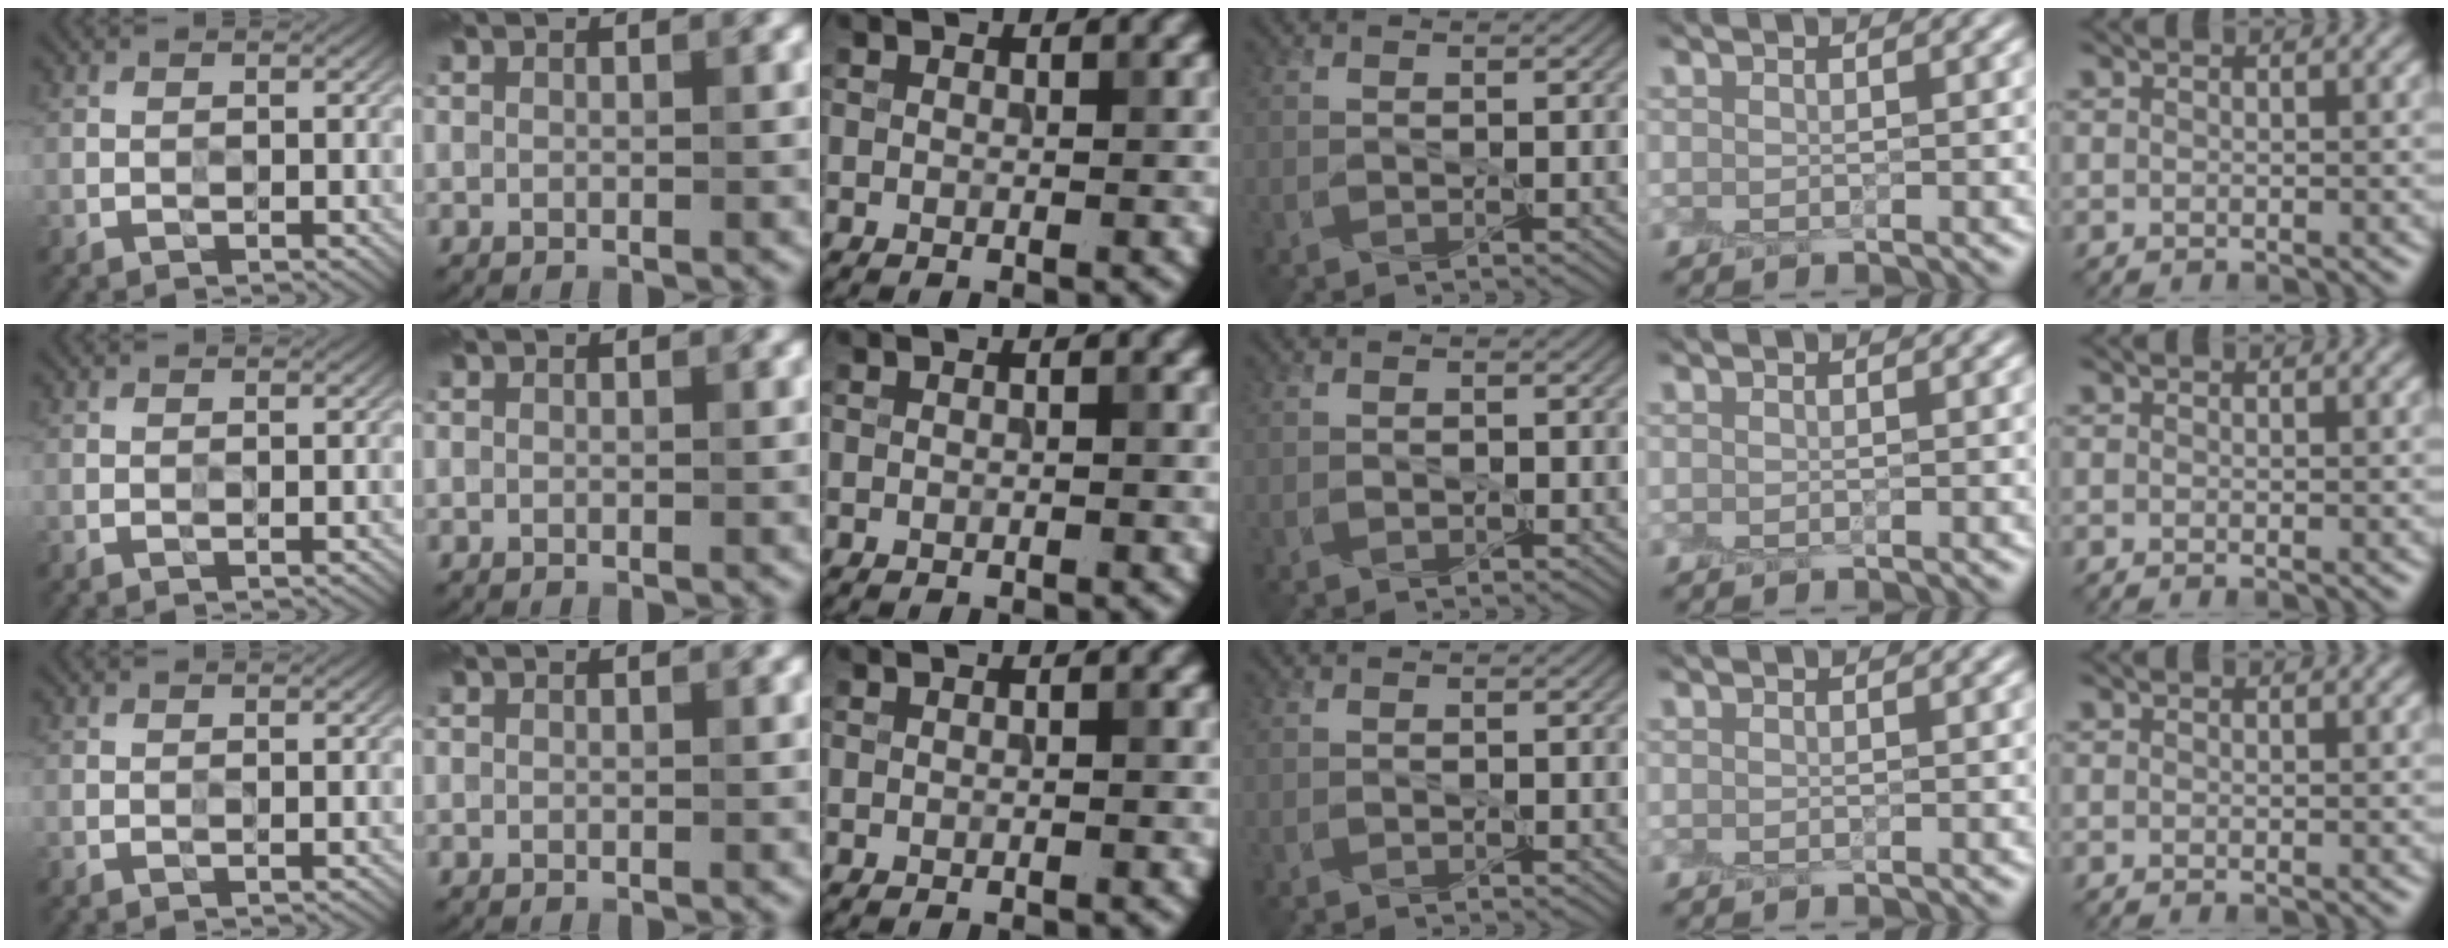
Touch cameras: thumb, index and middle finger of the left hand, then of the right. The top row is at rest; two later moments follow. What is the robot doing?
{"motion": "peel", "object": "aluminum foil"}